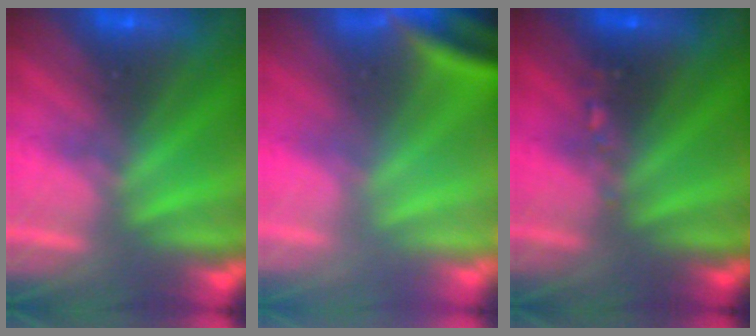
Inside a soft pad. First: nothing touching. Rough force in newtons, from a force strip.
{"total": 3.3}
{"total": 2.4}